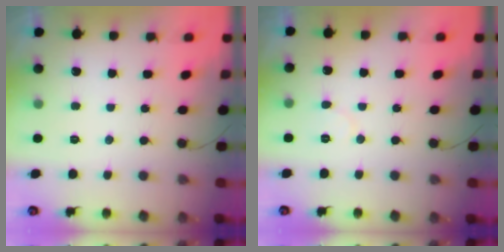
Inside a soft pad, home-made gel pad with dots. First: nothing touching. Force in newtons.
{"total": 4.3, "press": 4.3, "slide": 0.5}